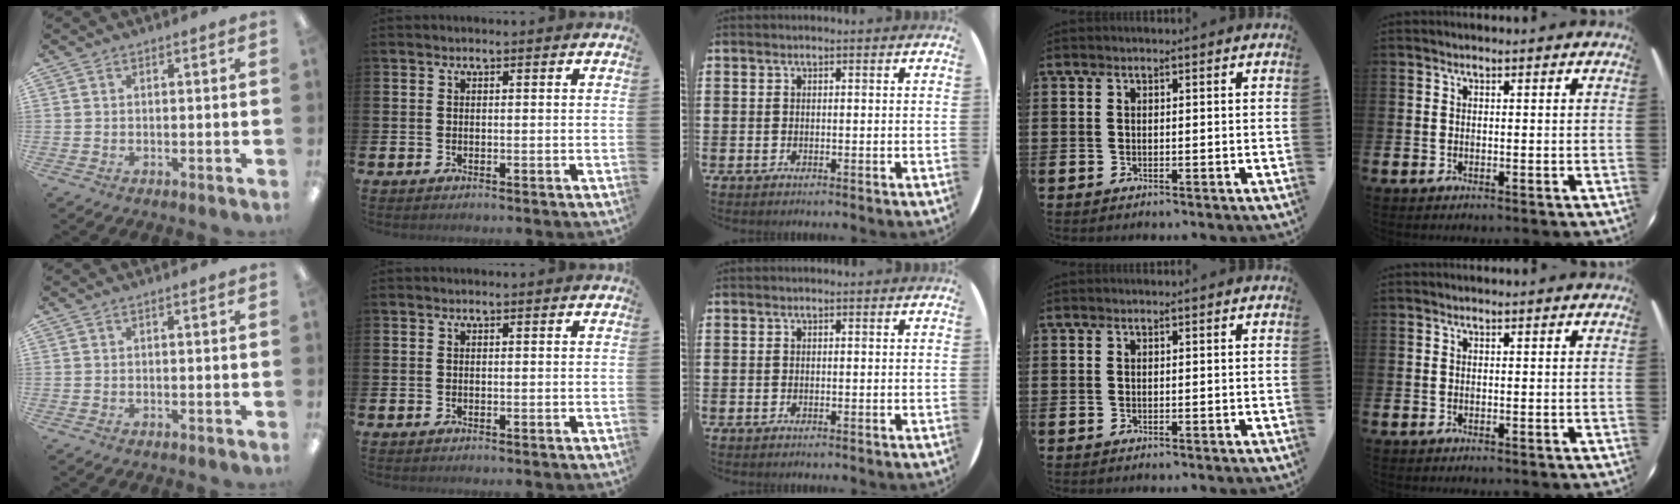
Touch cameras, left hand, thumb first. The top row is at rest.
{}